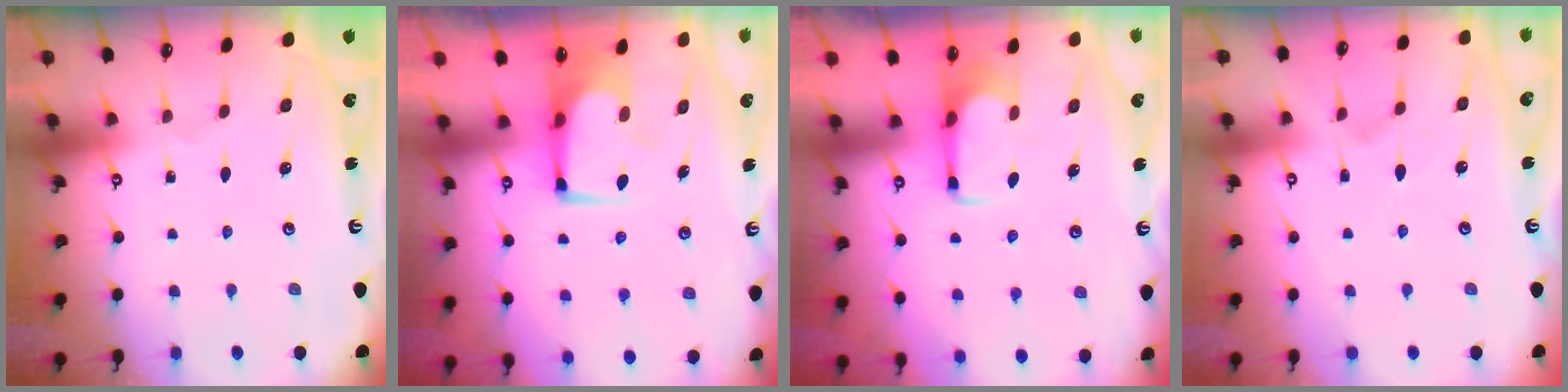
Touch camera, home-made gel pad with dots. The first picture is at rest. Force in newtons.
{"total": 1.6, "press": 1.5, "slide": 0.2}
{"total": 2.8, "press": 2.8, "slide": 0.5}
{"total": 2.7, "press": 2.5, "slide": 1.2}